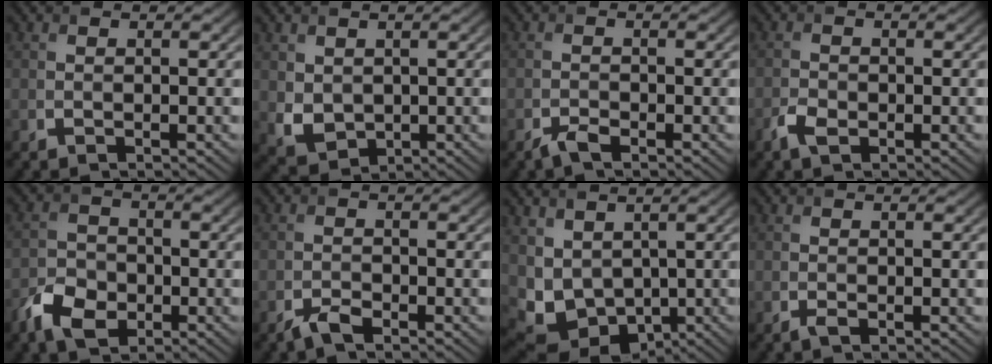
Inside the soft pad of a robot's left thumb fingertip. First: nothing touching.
{"total": 3.5, "force": [1.0, 2.8, 1.8], "torque": [-0.054, -0.012, 0.026]}
{"total": 1.7, "force": [-1.4, 0.4, 1.0], "torque": [-0.023, -0.002, -0.030]}
{"total": 2.4, "force": [-1.4, 1.3, 1.5], "torque": [-0.034, -0.002, -0.031]}
{"total": 5.6, "force": [-3.1, 3.7, 2.9], "torque": [-0.063, -0.005, -0.068]}
{"total": 2.2, "force": [-1.7, 0.6, 1.2], "torque": [-0.027, -0.001, -0.037]}
{"total": 7.2, "force": [1.4, 5.4, 4.6], "torque": [-0.128, -0.026, 0.040]}
{"total": 0.7, "force": [-0.4, 0.1, 0.6], "torque": [-0.013, -0.001, -0.008]}